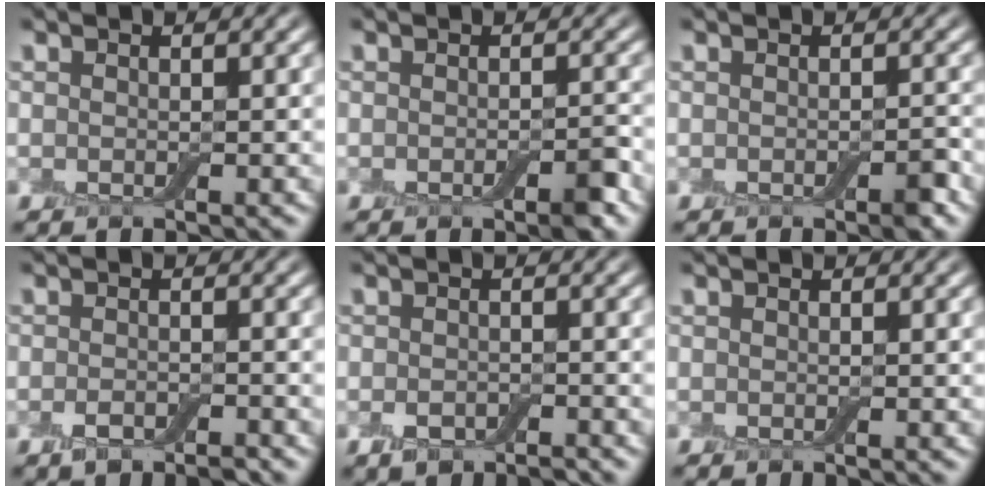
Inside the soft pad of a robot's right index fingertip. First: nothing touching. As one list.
[{"total": 1.9, "force": [-0.9, 0.5, 1.6], "torque": [-0.021, -0.001, -0.013]}, {"total": 1.2, "force": [-0.6, 0.4, 1.0], "torque": [-0.014, -0.001, -0.009]}, {"total": 2.1, "force": [-1.4, 0.8, 1.4], "torque": [-0.026, -0.002, -0.026]}, {"total": 2.3, "force": [-1.5, 1.1, 1.4], "torque": [-0.024, -0.002, -0.029]}, {"total": 0.0}]